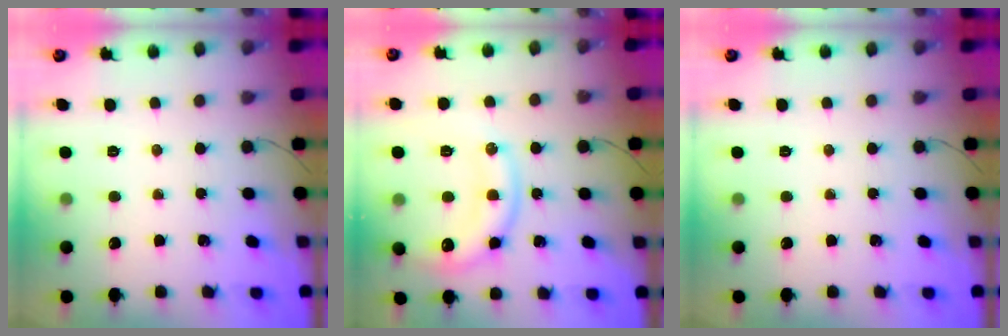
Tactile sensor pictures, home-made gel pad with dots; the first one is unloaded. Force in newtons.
{"total": 15.6, "press": 15.6, "slide": 1.5}
{"total": 0.0}